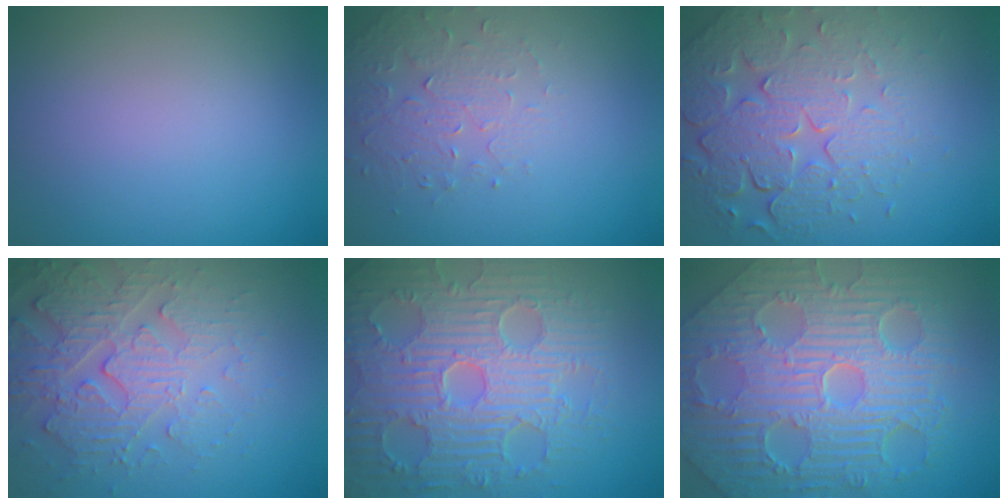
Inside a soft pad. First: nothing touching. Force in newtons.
{"total": 1.9, "press": 1.5, "slide": 1.1}
{"total": 8.0, "press": 5.7, "slide": 5.7}
{"total": 4.4, "press": 4.4, "slide": 0.5}
{"total": 9.4, "press": 6.9, "slide": 6.4}
{"total": 12.0, "press": 8.0, "slide": 8.9}